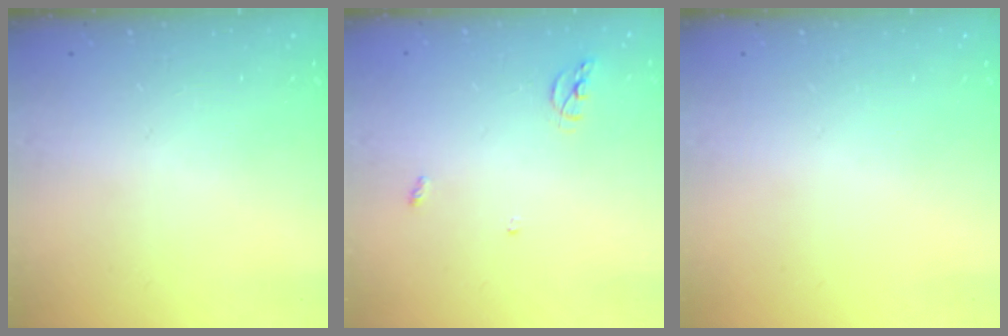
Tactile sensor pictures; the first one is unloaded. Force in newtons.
{"total": 5.6, "press": 5.6, "slide": 0.4}
{"total": 0.0}